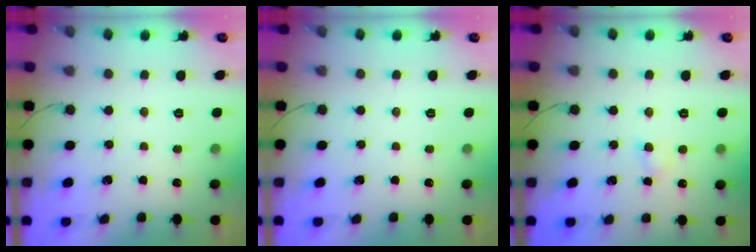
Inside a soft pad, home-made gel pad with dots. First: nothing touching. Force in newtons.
{"total": 0.0}
{"total": 3.2, "press": 3.1, "slide": 1.0}